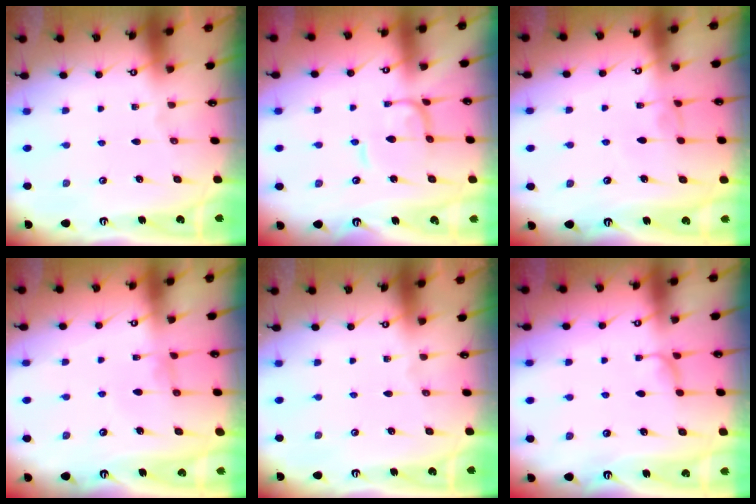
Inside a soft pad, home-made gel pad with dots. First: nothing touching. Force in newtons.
{"total": 0.0}
{"total": 2.1, "press": 2.0, "slide": 0.3}
{"total": 0.8, "press": 0.7, "slide": 0.3}
{"total": 0.0}
{"total": 0.9, "press": 0.0, "slide": 0.9}